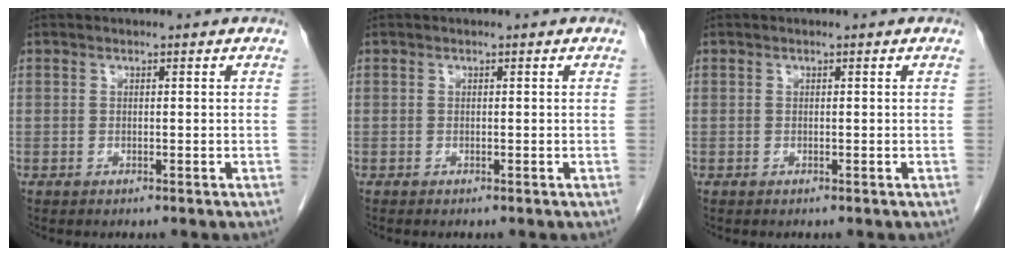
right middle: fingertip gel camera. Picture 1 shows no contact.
{"total": 0.0}
{"total": 0.0}